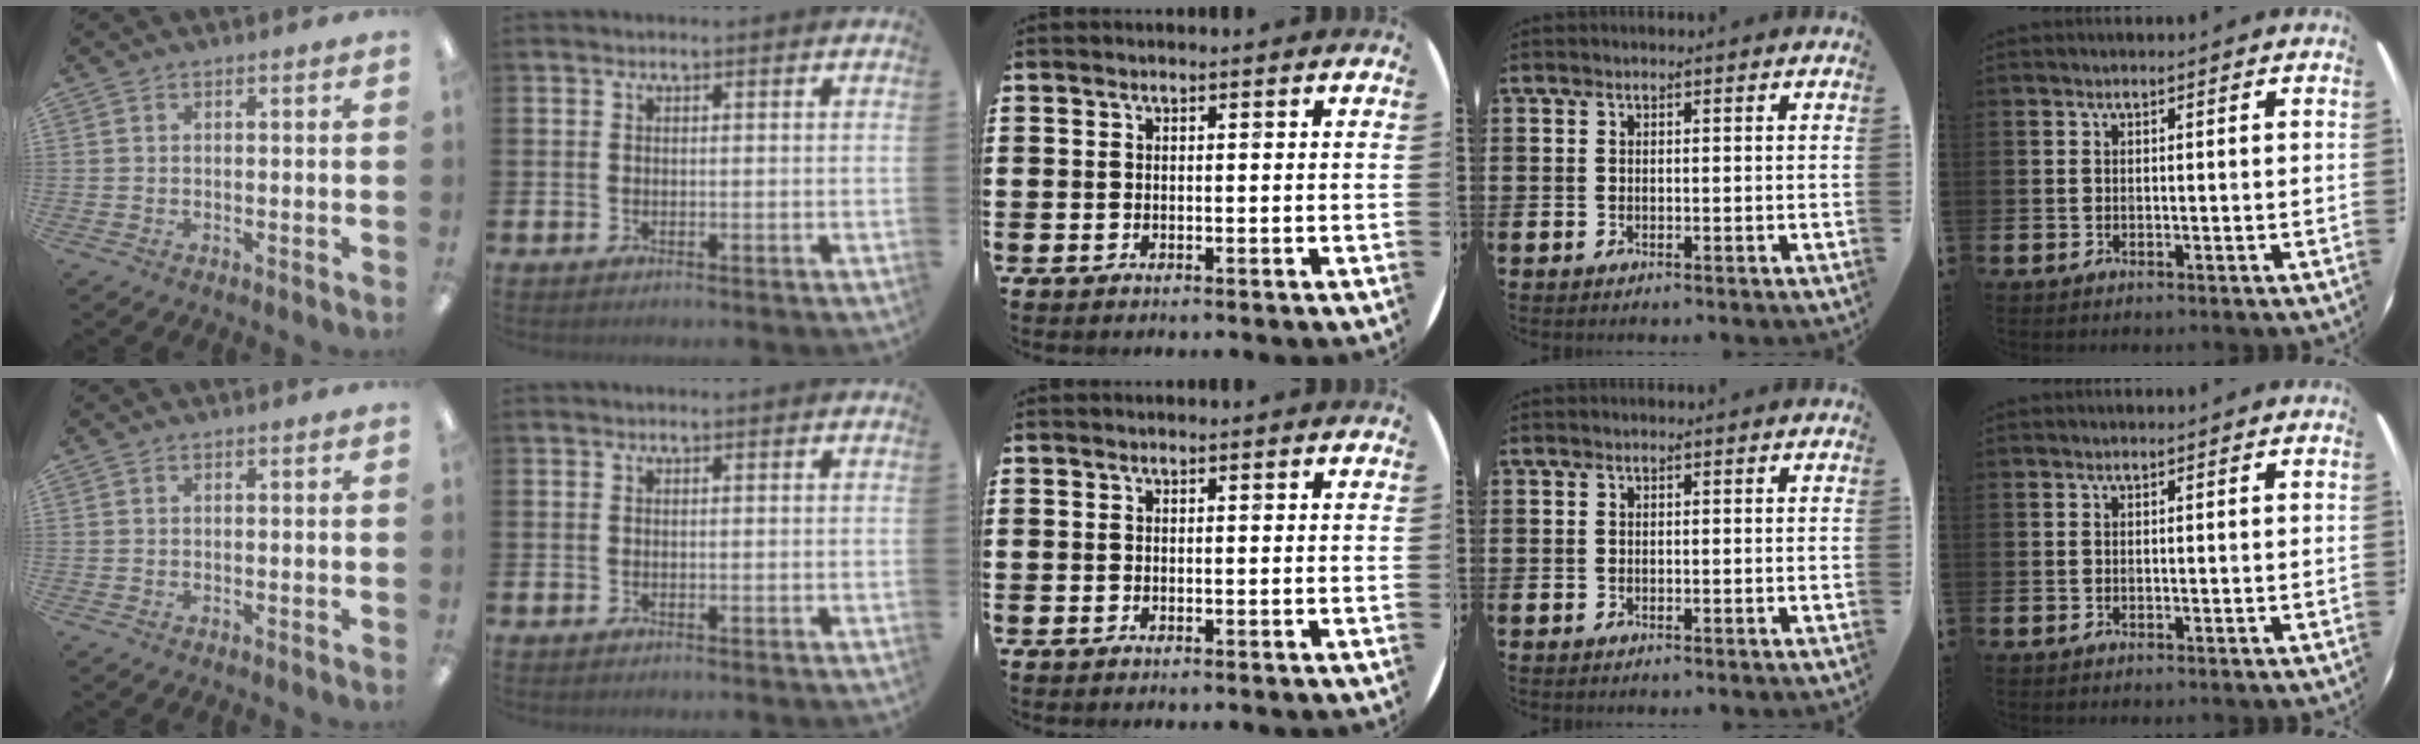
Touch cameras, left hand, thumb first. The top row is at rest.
{}